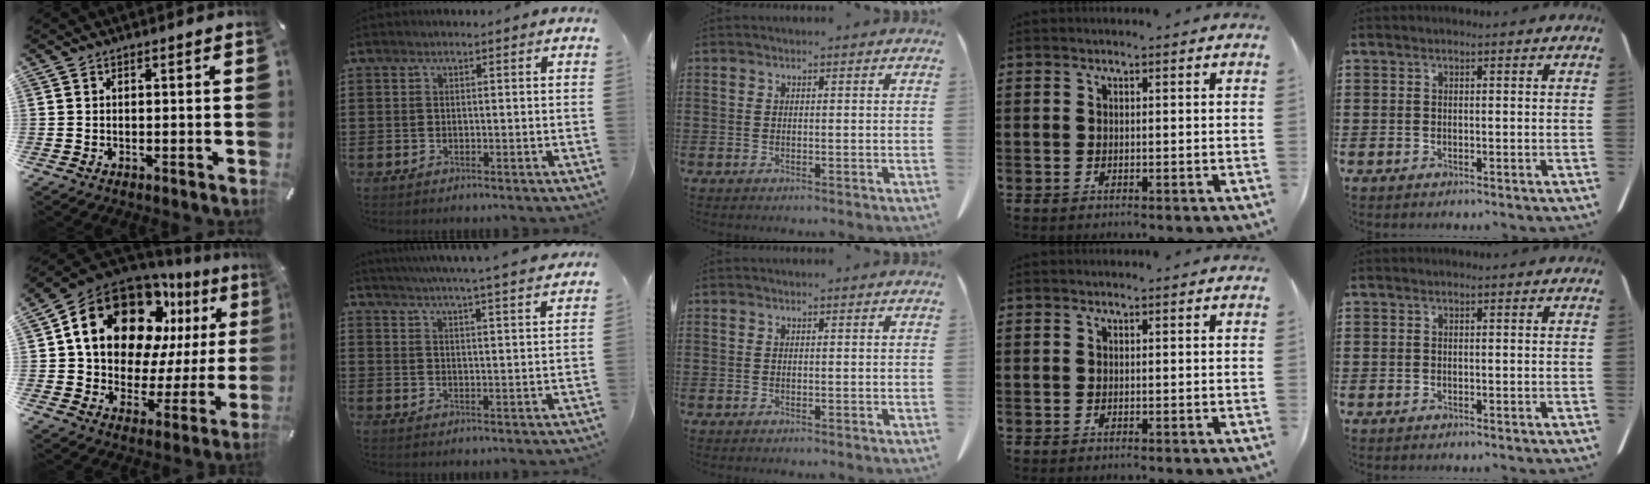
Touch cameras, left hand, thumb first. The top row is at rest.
{"thumb": {"total": 21.9, "force": [10.9, 13.7, 13.1], "torque": [-0.216, -0.063, 0.193]}, "index": {"total": 4.8, "force": [4.6, -0.9, 1.3], "torque": [-0.044, -0.032, 0.076]}}